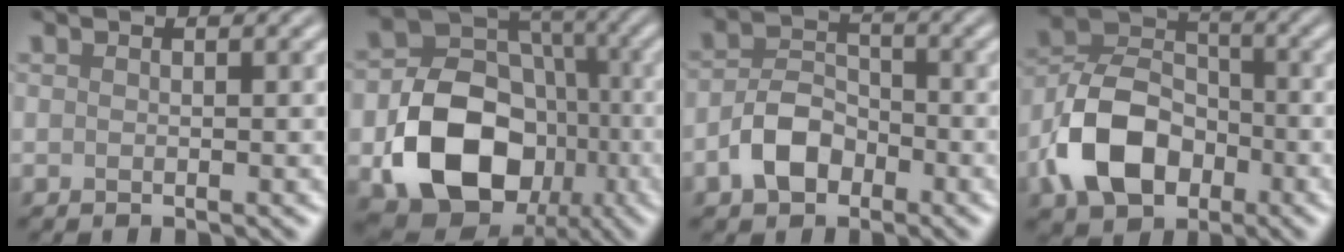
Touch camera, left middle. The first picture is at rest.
{"total": 12.3, "force": [-3.7, 9.3, 7.1], "torque": [-0.131, -0.010, -0.065]}
{"total": 4.1, "force": [-2.0, 2.7, 2.3], "torque": [-0.042, 0.010, -0.045]}
{"total": 8.2, "force": [-3.3, 5.8, 4.8], "torque": [-0.094, 0.011, -0.075]}